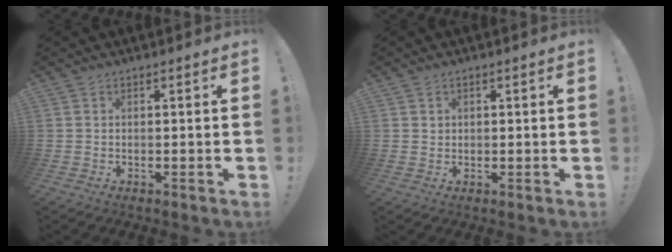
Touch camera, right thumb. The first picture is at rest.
{"total": 1.2, "force": [0.5, 1.1, 0.1], "torque": [-0.001, 0.001, 0.008]}